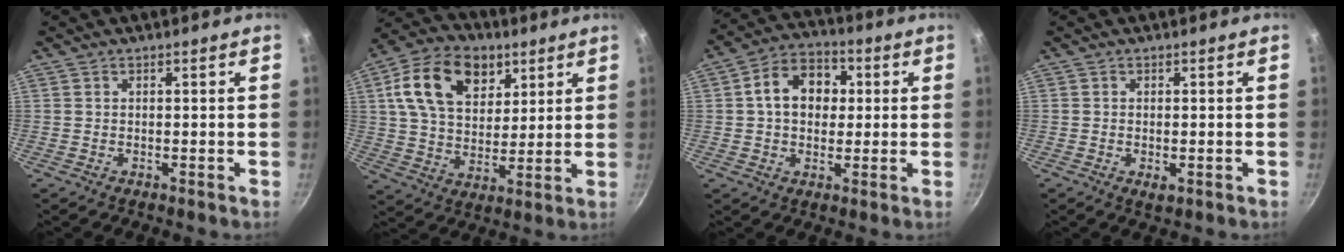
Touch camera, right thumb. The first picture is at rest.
{"total": 17.9, "force": [7.3, 12.1, 10.9], "torque": [-0.166, -0.012, 0.117]}
{"total": 11.3, "force": [1.6, 8.5, 7.3], "torque": [-0.083, 0.021, 0.010]}
{"total": 1.8, "force": [-0.4, 0.9, 1.5], "torque": [-0.024, -0.006, -0.005]}